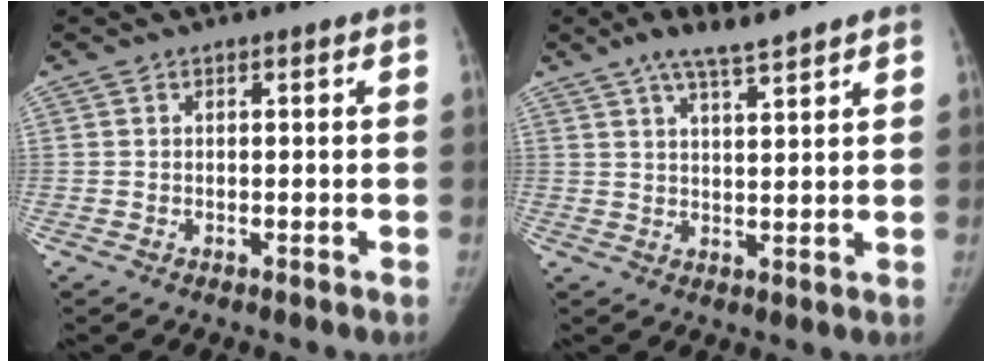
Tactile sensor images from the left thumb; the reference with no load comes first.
{"total": 6.6, "force": [5.0, 1.4, 4.0], "torque": [-0.068, -0.019, 0.089]}